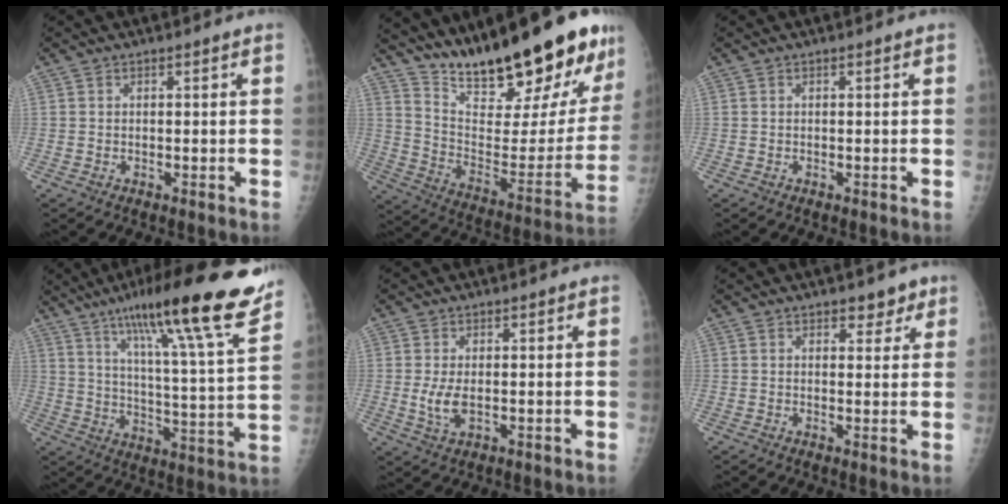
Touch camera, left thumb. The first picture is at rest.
{"total": 27.5, "force": [21.0, 6.7, 16.5], "torque": [-0.222, -0.101, 0.320]}
{"total": 0.0}
{"total": 24.2, "force": [16.9, 2.2, 17.1], "torque": [-0.246, -0.061, 0.253]}
{"total": 3.8, "force": [-0.2, 1.9, 3.3], "torque": [-0.072, -0.010, -0.002]}
{"total": 3.4, "force": [2.3, 2.0, 1.6], "torque": [0.008, -0.010, 0.028]}